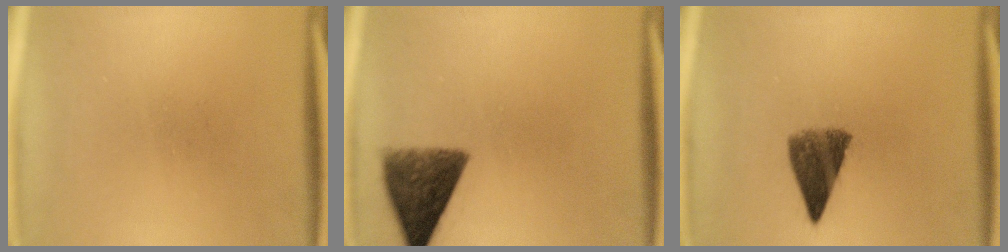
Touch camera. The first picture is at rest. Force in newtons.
{"total": 8.7}
{"total": 6.7}